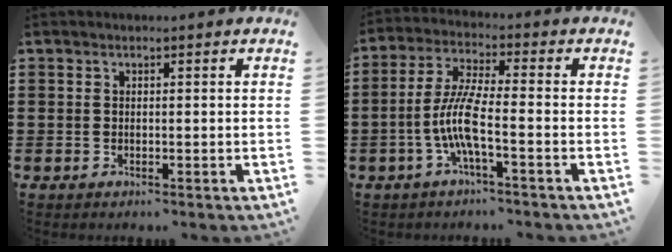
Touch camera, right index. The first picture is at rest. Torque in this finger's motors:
{"motor_torque": [2.14, 0.00, 0.83, 0.21]}